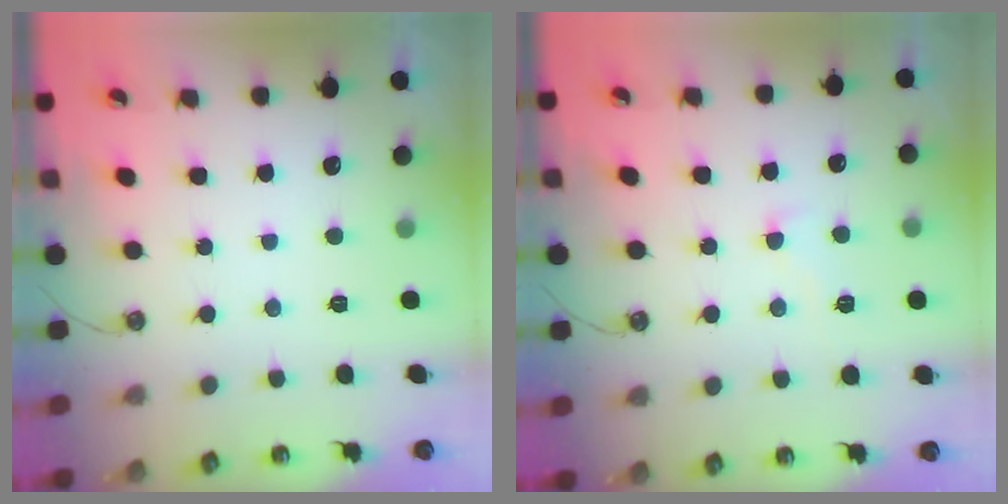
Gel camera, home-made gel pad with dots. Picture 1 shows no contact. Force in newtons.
{"total": 2.4, "press": 2.3, "slide": 0.7}